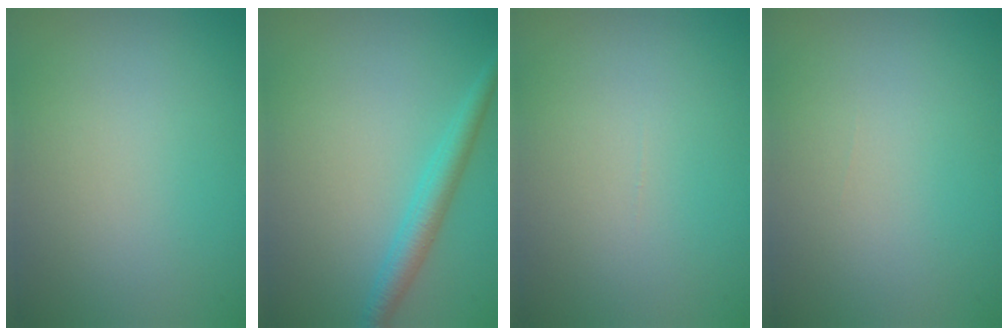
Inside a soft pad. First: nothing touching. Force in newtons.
{"total": 2.7, "press": 2.7, "slide": 0.2}
{"total": 0.0}
{"total": 0.0}